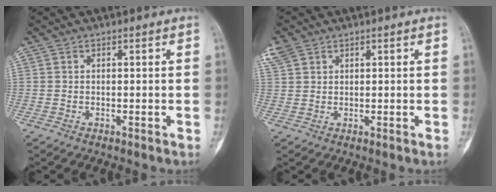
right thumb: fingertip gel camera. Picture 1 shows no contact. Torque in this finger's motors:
{"motor_torque": [0.10, 0.01, 0.19, -0.11, -0.10]}